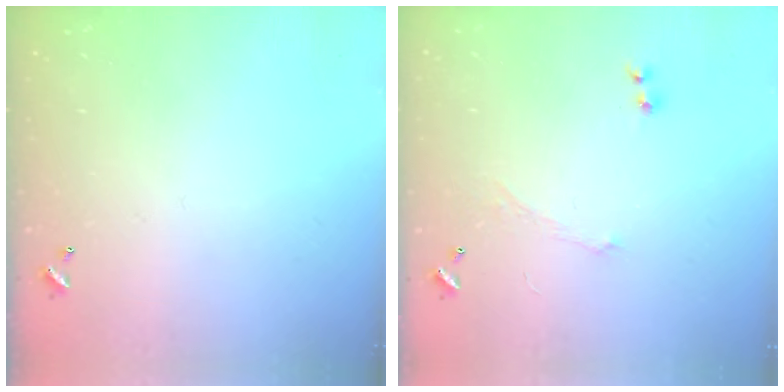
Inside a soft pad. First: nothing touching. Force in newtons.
{"total": 1.2, "press": 1.0, "slide": 0.8}